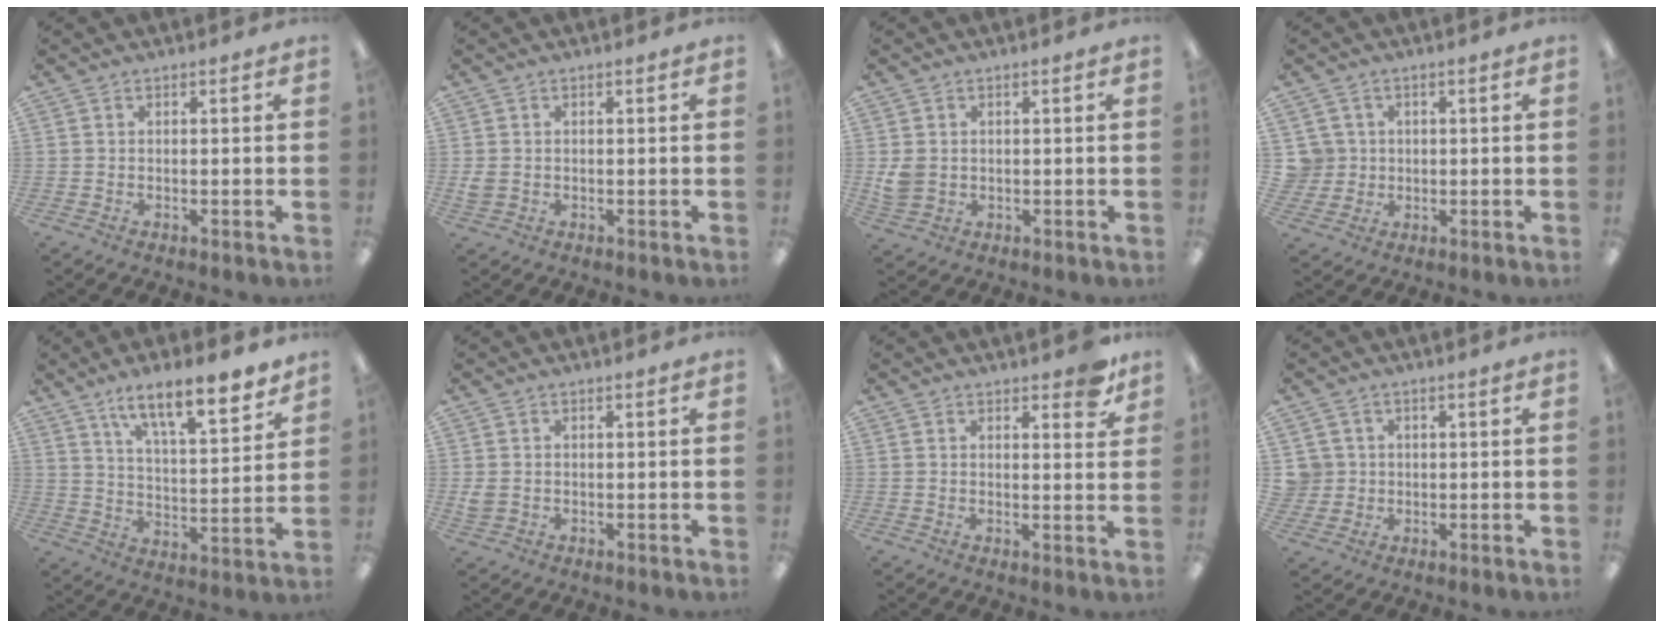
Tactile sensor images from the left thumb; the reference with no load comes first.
{"total": 1.9, "force": [0.1, 1.5, 1.0], "torque": [-0.019, 0.004, 0.002]}
{"total": 4.0, "force": [0.7, 3.4, 1.9], "torque": [-0.028, 0.004, 0.017]}
{"total": 5.1, "force": [1.0, 5.0, 0.5], "torque": [-0.025, 0.007, 0.019]}
{"total": 13.8, "force": [11.1, 3.1, 7.5], "torque": [-0.110, -0.072, 0.187]}
{"total": 2.0, "force": [0.2, 1.7, 1.1], "torque": [-0.021, 0.005, 0.003]}
{"total": 4.8, "force": [3.6, 1.9, 2.5], "torque": [-0.019, -0.019, 0.058]}
{"total": 4.1, "force": [0.8, 4.0, 0.1], "torque": [-0.008, 0.006, 0.015]}